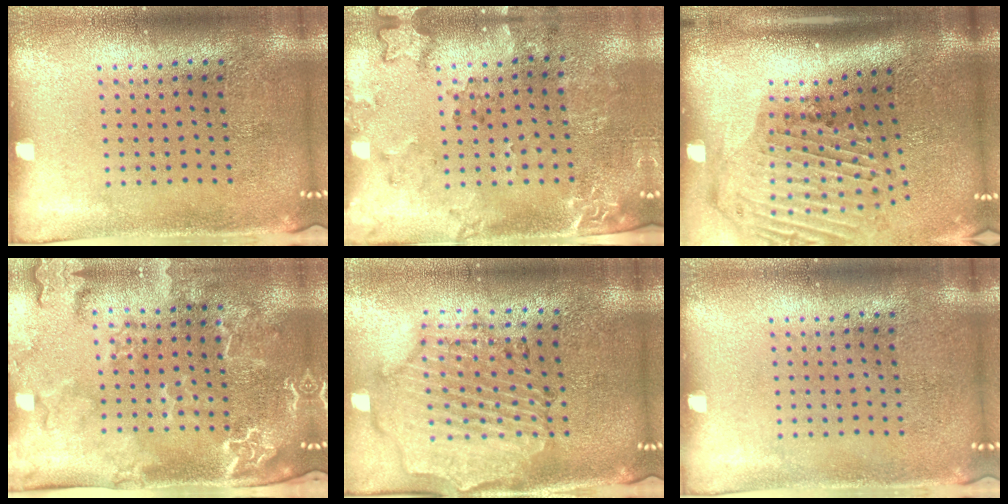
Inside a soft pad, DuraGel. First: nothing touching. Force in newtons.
{"total": 1.9, "press": 1.5, "slide": 1.1}
{"total": 3.0, "press": 2.1, "slide": 2.0}
{"total": 2.8, "press": 2.5, "slide": 1.4}
{"total": 1.5, "press": 1.5, "slide": 0.3}
{"total": 0.0}